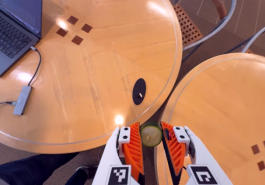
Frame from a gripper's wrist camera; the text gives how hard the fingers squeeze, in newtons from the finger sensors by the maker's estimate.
{"total": 8.1, "left": 8.2, "right": 8.0}